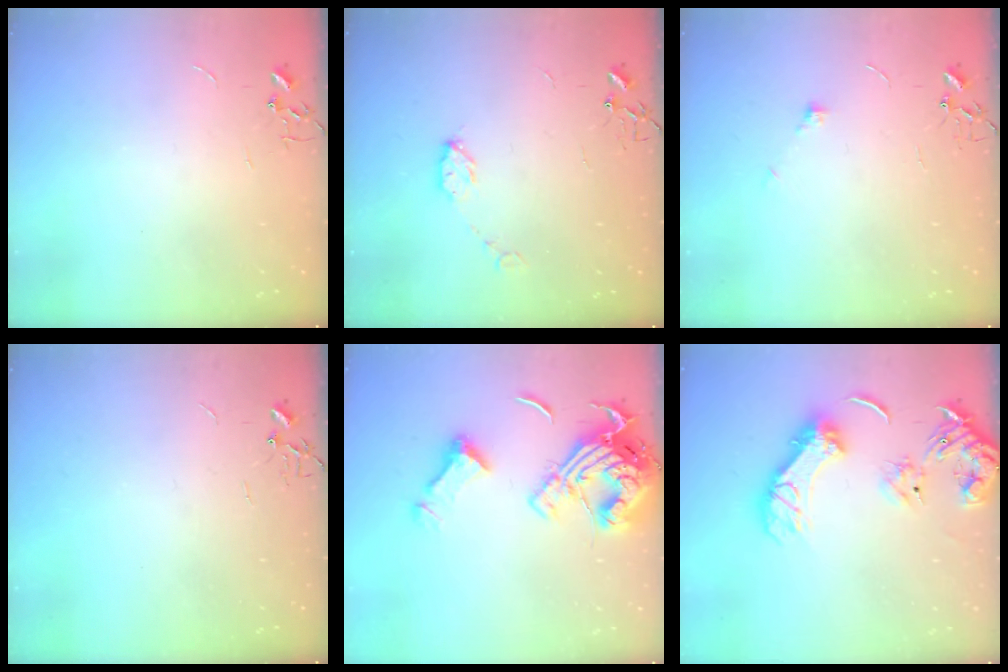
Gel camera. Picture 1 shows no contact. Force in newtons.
{"total": 5.1, "press": 5.1, "slide": 0.5}
{"total": 5.4, "press": 5.3, "slide": 1.0}
{"total": 0.0}
{"total": 18.2, "press": 18.1, "slide": 2.1}
{"total": 16.0, "press": 15.9, "slide": 1.7}